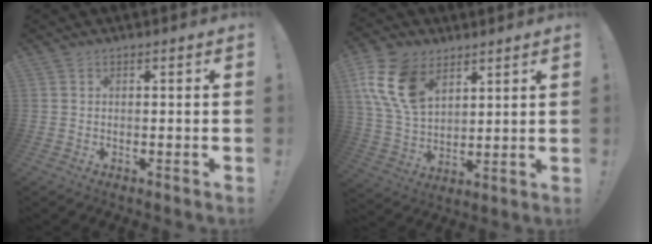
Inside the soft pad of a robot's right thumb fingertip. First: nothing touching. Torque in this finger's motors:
{"motor_torque": [1.10, 1.18, 0.48, 0.52, 0.12]}